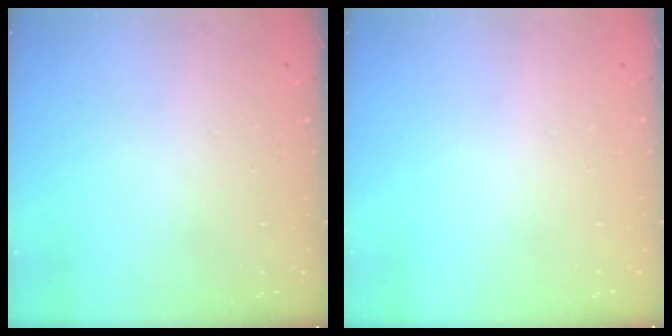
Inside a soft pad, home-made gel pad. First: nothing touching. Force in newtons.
{"total": 0.0}